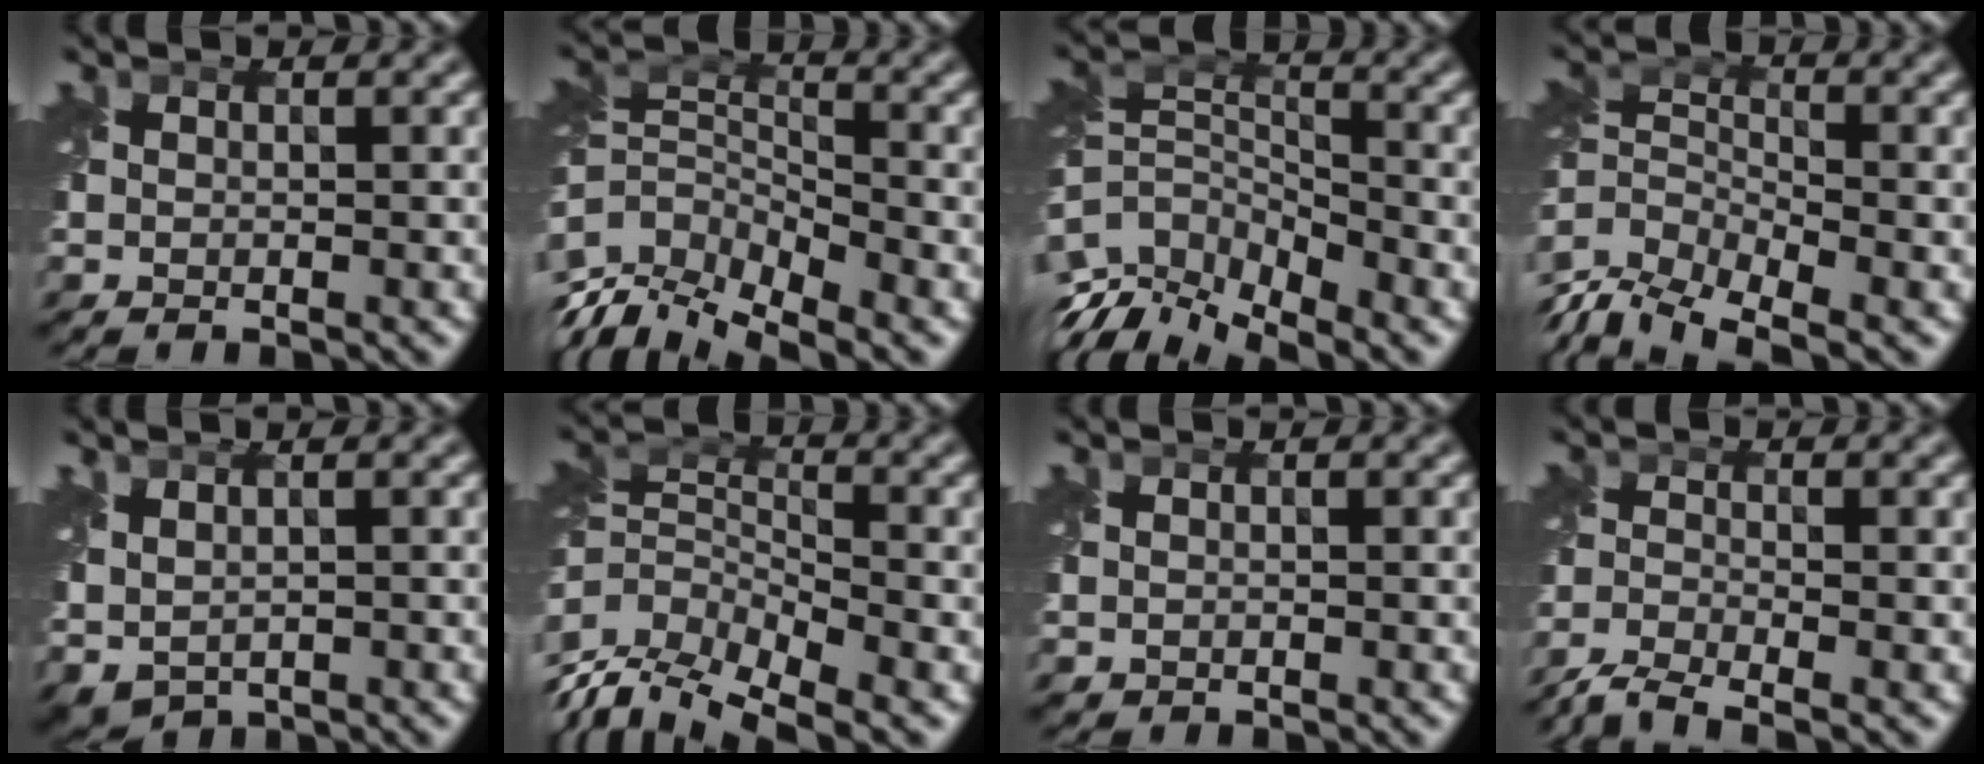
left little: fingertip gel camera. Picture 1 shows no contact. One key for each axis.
{"total": 8.8, "fx": -5.2, "fy": 4.6, "fz": 5.4, "tx": -0.104, "ty": -0.003, "tz": -0.095}
{"total": 9.1, "fx": -6.4, "fy": 4.1, "fz": 5.0, "tx": -0.103, "ty": -0.006, "tz": -0.126}
{"total": 6.7, "fx": -3.7, "fy": 3.5, "fz": 4.3, "tx": -0.084, "ty": -0.008, "tz": -0.081}
{"total": 2.6, "fx": 0.7, "fy": 1.7, "fz": 1.8, "tx": -0.048, "ty": -0.007, "tz": 0.022}
{"total": 8.0, "fx": -4.3, "fy": 4.2, "fz": 5.3, "tx": -0.101, "ty": -0.011, "tz": -0.089}
{"total": 0.5, "fx": -0.2, "fy": 0.5, "fz": 0.1, "tx": 0.000, "ty": -0.006, "tz": -0.003}
{"total": 3.7, "fx": -3.3, "fy": 0.6, "fz": 1.5, "tx": -0.035, "ty": -0.013, "tz": -0.078}